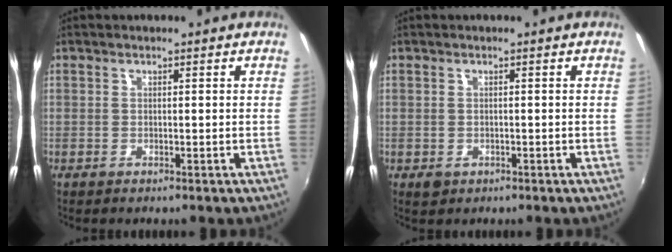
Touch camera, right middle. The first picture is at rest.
{"total": 1.8, "force": [-0.7, 1.4, 0.8], "torque": [-0.014, -0.004, -0.010]}